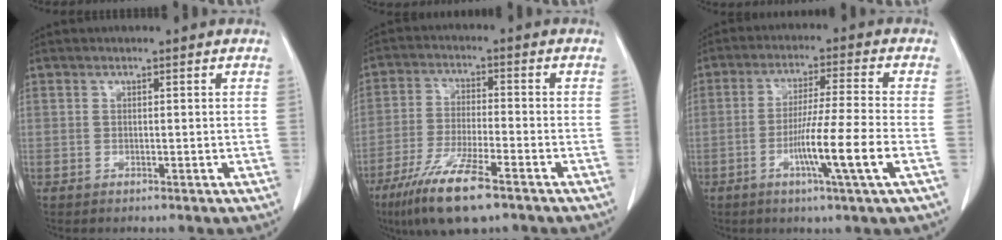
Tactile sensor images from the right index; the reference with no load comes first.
{"total": 11.4, "force": [-7.3, 1.7, 8.5], "torque": [-0.168, -0.025, -0.130]}
{"total": 10.0, "force": [-3.4, -1.4, 9.3], "torque": [-0.168, -0.015, -0.063]}